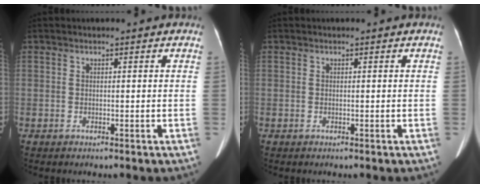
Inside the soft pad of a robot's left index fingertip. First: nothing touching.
{"total": 0.0}